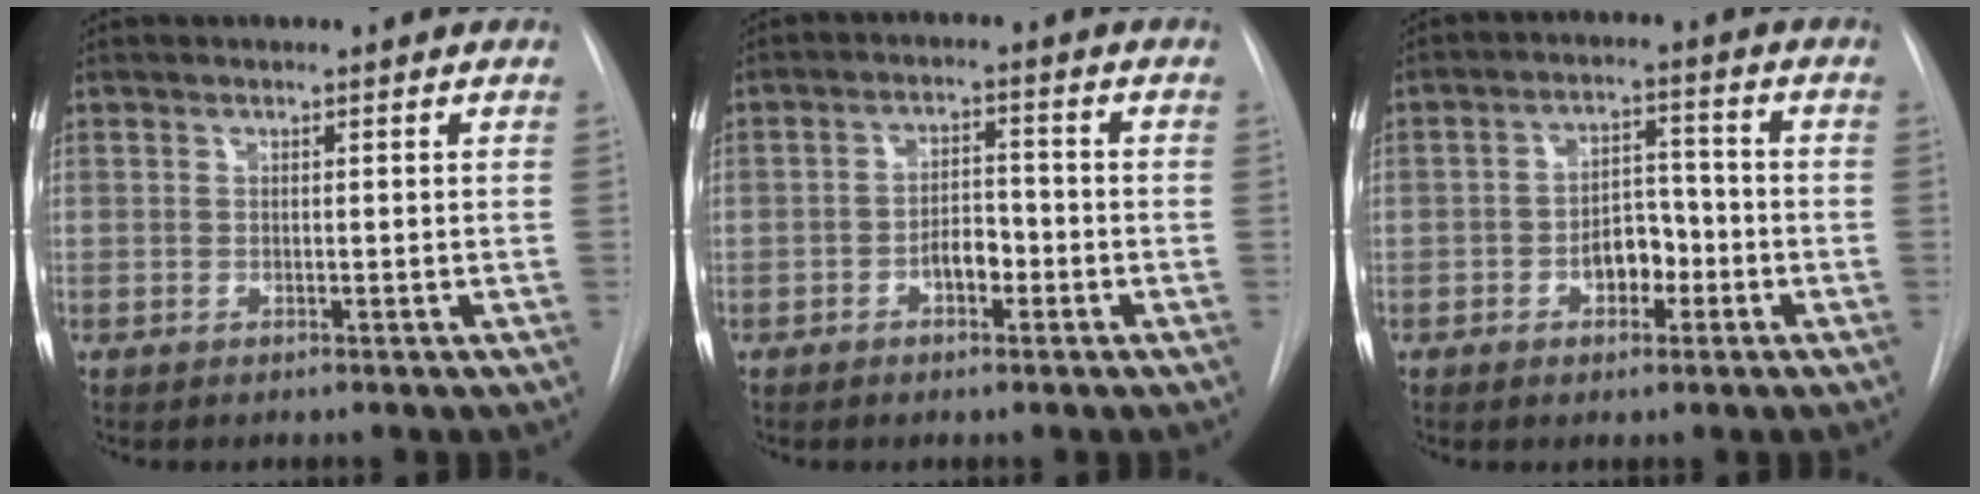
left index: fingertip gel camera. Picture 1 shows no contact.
{"total": 4.0, "force": [-2.3, 2.0, 2.7], "torque": [-0.044, 0.004, -0.037]}
{"total": 5.6, "force": [-2.6, 3.3, 3.7], "torque": [-0.058, 0.012, -0.041]}